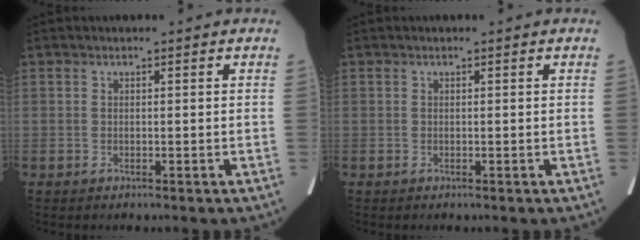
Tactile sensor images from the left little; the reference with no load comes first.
{"total": 0.0}